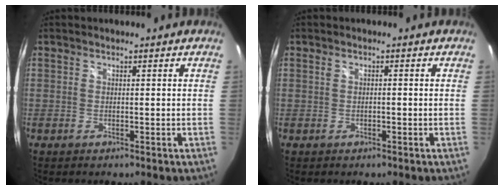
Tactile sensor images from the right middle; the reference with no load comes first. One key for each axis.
{"total": 0.9, "fx": -0.2, "fy": 0.5, "fz": 0.7, "tx": -0.012, "ty": 0.003, "tz": -0.005}